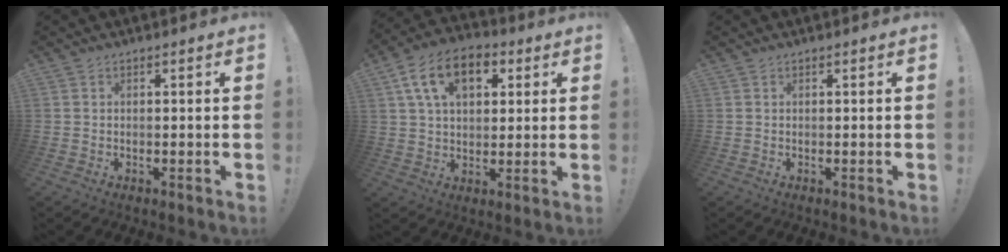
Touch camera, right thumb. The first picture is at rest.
{"total": 14.4, "force": [5.5, 9.3, 9.5], "torque": [-0.153, -0.002, 0.104]}
{"total": 0.0}